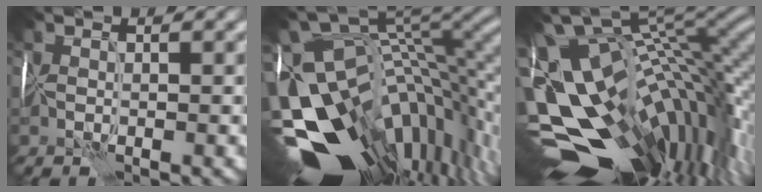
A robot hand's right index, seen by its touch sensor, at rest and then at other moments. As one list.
[{"total": 14.0, "force": [-6.4, 7.9, 9.7], "torque": [-0.148, 0.009, -0.074]}, {"total": 14.2, "force": [-4.4, 7.5, 11.2], "torque": [-0.164, -0.015, -0.033]}]